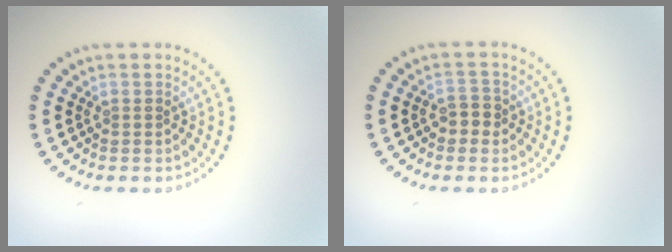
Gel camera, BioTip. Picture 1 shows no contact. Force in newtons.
{"total": 1.8, "press": 1.7, "slide": 0.5}